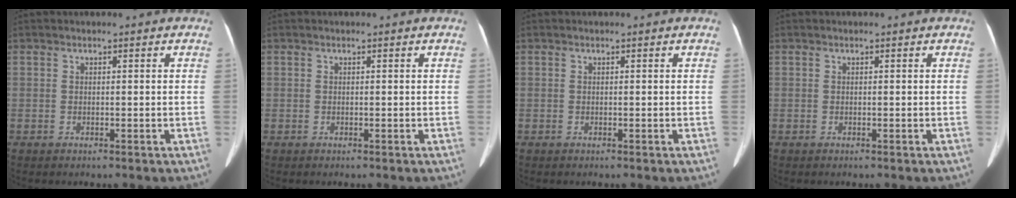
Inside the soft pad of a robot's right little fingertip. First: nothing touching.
{"total": 0.0}
{"total": 0.0}
{"total": 0.0}